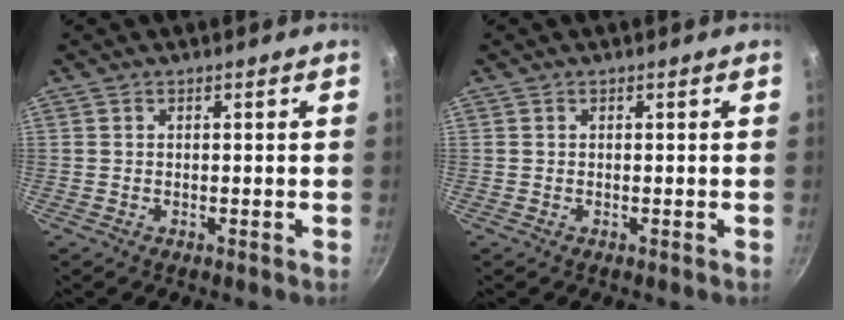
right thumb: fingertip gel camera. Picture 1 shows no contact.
{"total": 0.0}